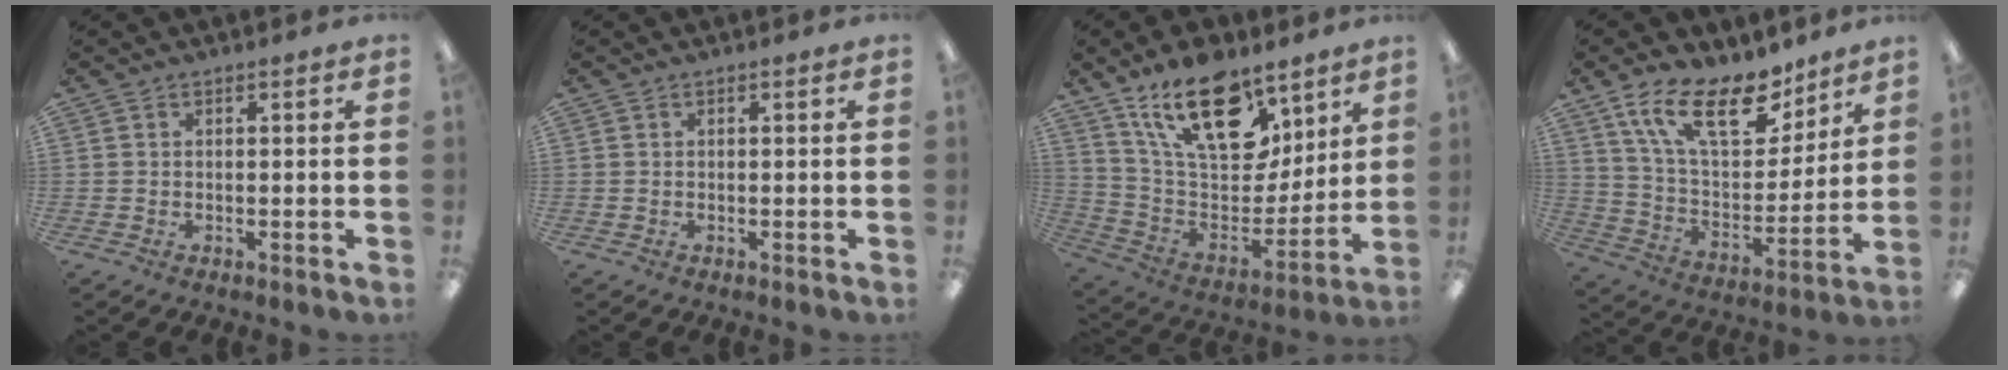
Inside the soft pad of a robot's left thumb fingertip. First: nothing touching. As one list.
[{"total": 0.0}, {"total": 22.5, "force": [14.2, 11.4, 13.2], "torque": [-0.227, -0.075, 0.256]}, {"total": 19.7, "force": [12.7, 8.9, 12.1], "torque": [-0.214, -0.060, 0.224]}]